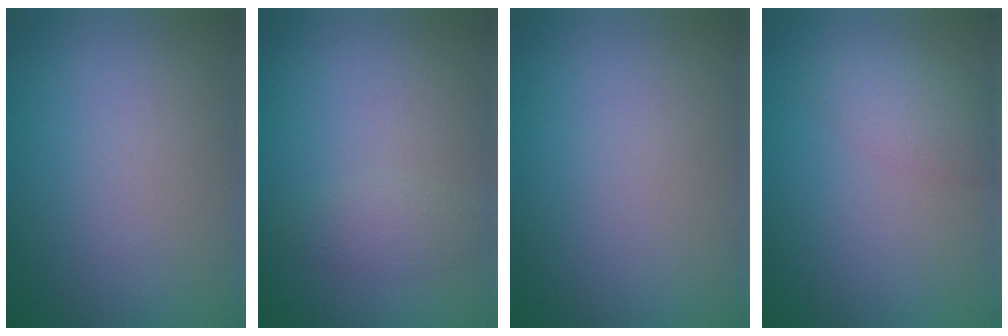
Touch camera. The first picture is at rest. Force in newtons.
{"total": 1.5, "press": 1.5, "slide": 0.1}
{"total": 0.0}
{"total": 2.1, "press": 2.1, "slide": 0.1}